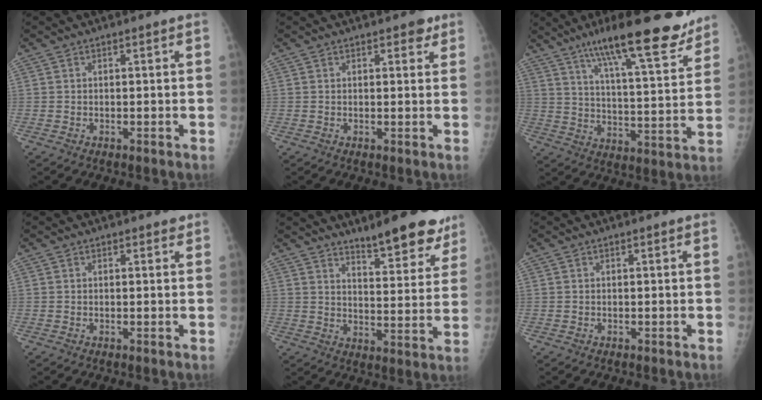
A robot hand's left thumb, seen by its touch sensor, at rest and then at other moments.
{"total": 2.3, "force": [1.5, 1.2, 1.3], "torque": [-0.002, -0.005, 0.015]}
{"total": 21.1, "force": [15.3, 4.1, 14.0], "torque": [-0.188, -0.063, 0.234]}
{"total": 0.7, "force": [0.5, 0.4, 0.3], "torque": [-0.001, -0.003, 0.003]}
{"total": 14.0, "force": [11.0, 3.6, 7.9], "torque": [-0.063, -0.071, 0.151]}
{"total": 0.0}